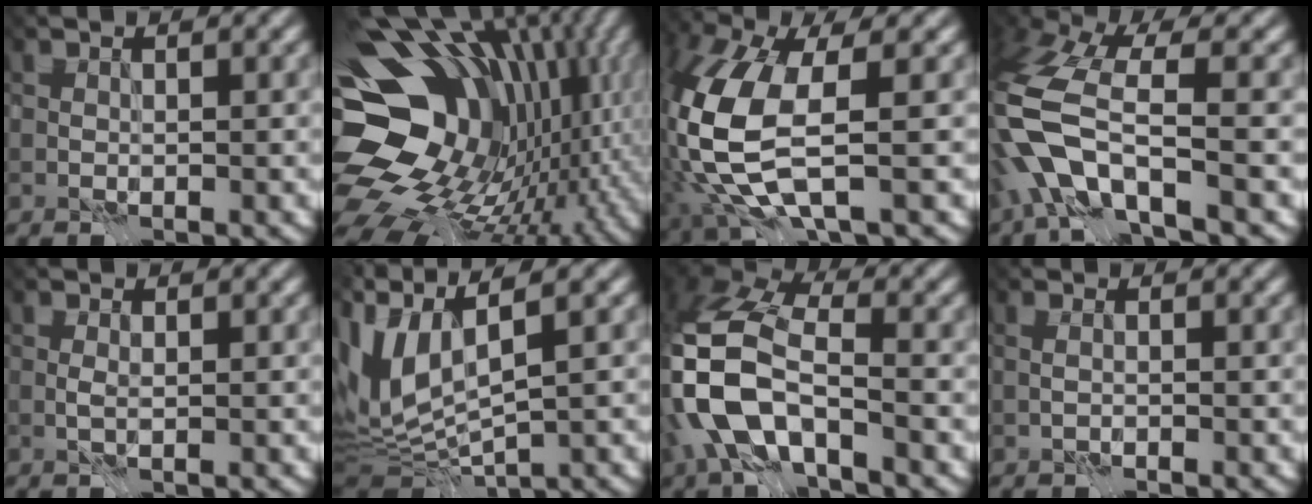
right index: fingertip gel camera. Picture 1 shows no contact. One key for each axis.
{"total": 17.2, "fx": 0.4, "fy": 13.0, "fz": 11.3, "tx": -0.211, "ty": -0.060, "tz": 0.079}
{"total": 10.0, "fx": -2.6, "fy": 4.1, "fz": 8.7, "tx": -0.237, "ty": -0.039, "tz": -0.015}
{"total": 8.6, "fx": -5.1, "fy": 2.0, "fz": 6.7, "tx": -0.160, "ty": -0.011, "tz": -0.083}
{"total": 1.2, "fx": -1.2, "fy": -0.3, "fz": 0.0, "tx": -0.005, "ty": -0.017, "tz": -0.012}
{"total": 8.1, "fx": 0.4, "fy": 2.8, "fz": 7.6, "tx": -0.192, "ty": -0.013, "tz": 0.052}
{"total": 9.0, "fx": -4.8, "fy": 3.9, "fz": 6.5, "tx": -0.164, "ty": -0.015, "tz": -0.074}
{"total": 1.3, "fx": -0.2, "fy": 0.7, "fz": 1.1, "tx": 0.011, "ty": 0.012, "tz": -0.024}